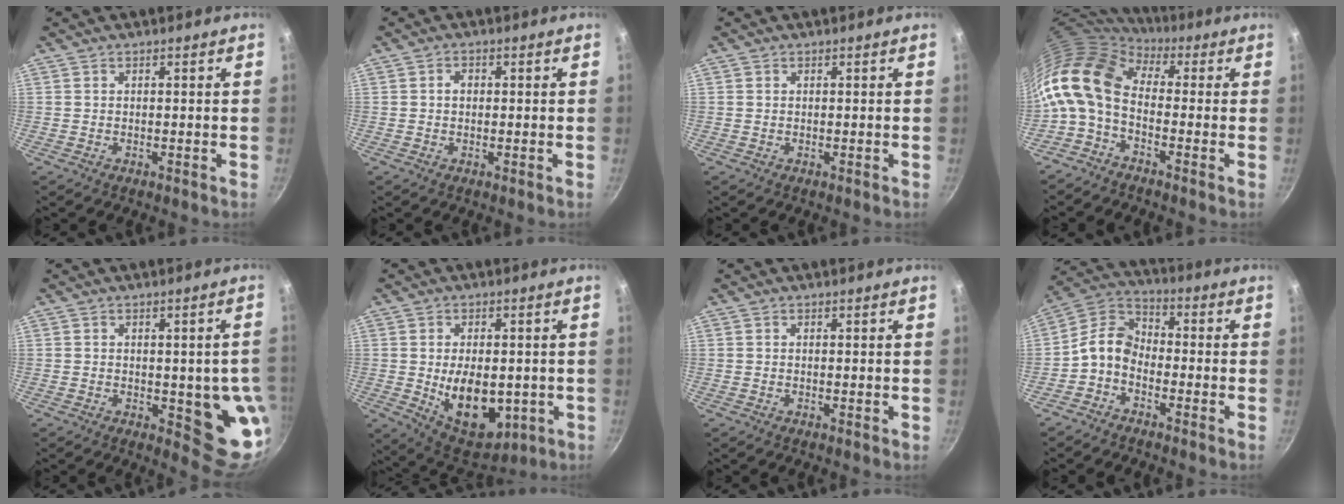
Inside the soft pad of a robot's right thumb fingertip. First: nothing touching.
{"total": 1.8, "force": [0.1, 1.4, 1.1], "torque": [-0.014, 0.005, 0.001]}
{"total": 0.0}
{"total": 13.5, "force": [0.1, 8.5, 10.5], "torque": [-0.202, 0.022, -0.018]}
{"total": 11.6, "force": [-1.5, 4.9, 10.4], "torque": [-0.079, -0.013, -0.015]}
{"total": 14.8, "force": [-2.0, 9.0, 11.6], "torque": [-0.146, -0.013, -0.011]}
{"total": 0.0}
{"total": 7.7, "force": [-2.7, 5.5, 4.8], "torque": [-0.082, 0.048, -0.076]}